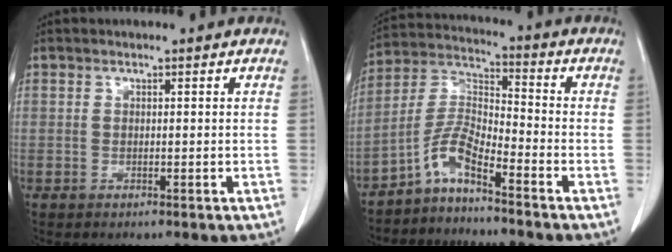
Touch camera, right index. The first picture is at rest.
{"total": 6.4, "force": [-4.7, 0.8, 4.3], "torque": [-0.095, 0.009, -0.097]}